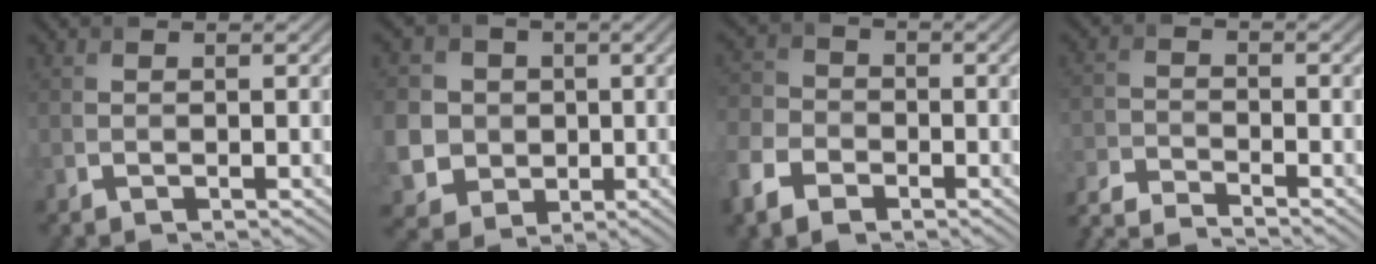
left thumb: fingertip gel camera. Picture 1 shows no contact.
{"total": 10.2, "force": [-0.2, 9.5, 3.5], "torque": [-0.142, -0.017, -0.010]}
{"total": 6.5, "force": [-3.5, 4.3, 3.6], "torque": [-0.103, -0.008, -0.083]}
{"total": 6.2, "force": [-5.8, 0.7, 2.2], "torque": [-0.052, -0.010, -0.118]}